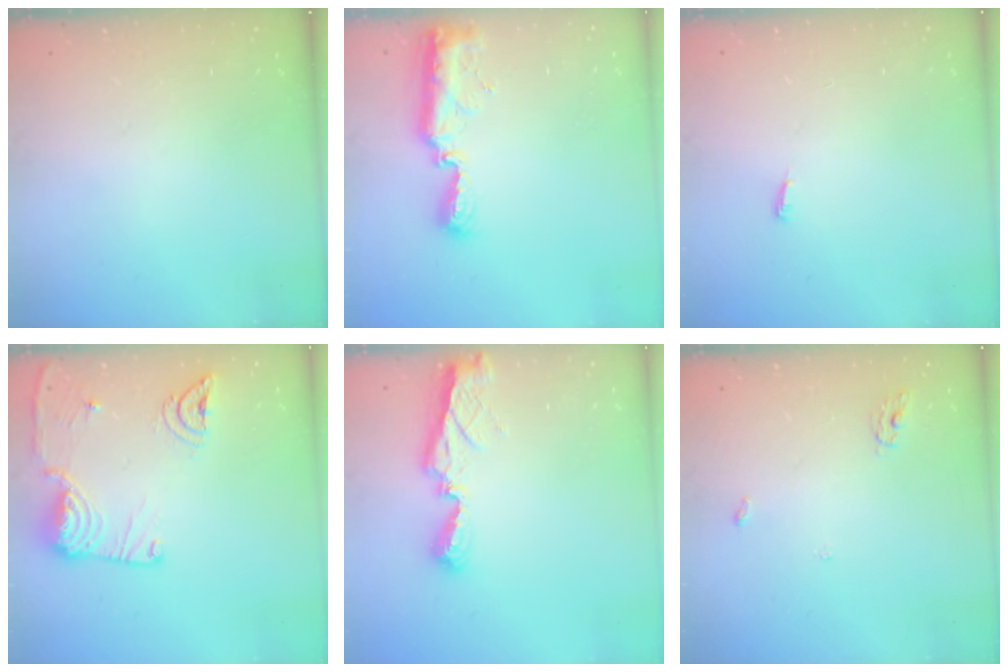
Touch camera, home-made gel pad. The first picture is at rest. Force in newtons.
{"total": 11.2, "press": 10.1, "slide": 4.8}
{"total": 3.3, "press": 3.3, "slide": 0.8}
{"total": 15.4, "press": 15.3, "slide": 1.9}
{"total": 8.5, "press": 8.5, "slide": 0.8}
{"total": 3.3, "press": 3.3, "slide": 0.2}